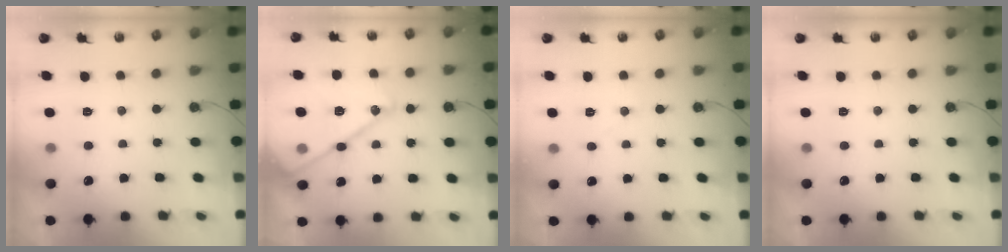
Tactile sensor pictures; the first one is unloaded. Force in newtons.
{"total": 20.4, "press": 20.3, "slide": 1.5}
{"total": 5.1, "press": 5.0, "slide": 0.8}
{"total": 0.0}